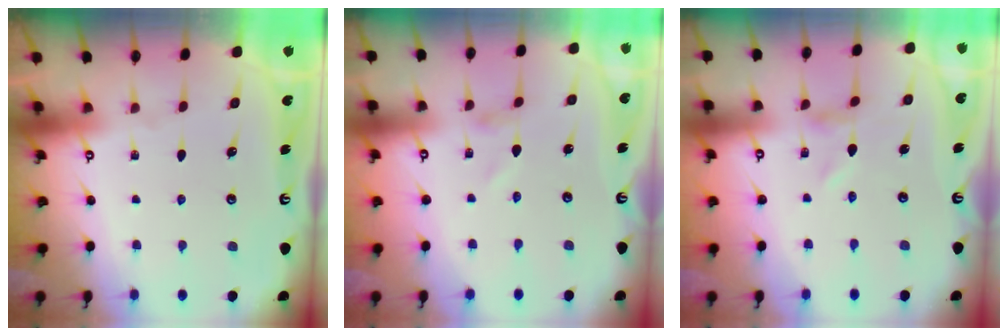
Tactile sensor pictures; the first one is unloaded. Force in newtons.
{"total": 1.3, "press": 1.3, "slide": 0.1}
{"total": 0.0}